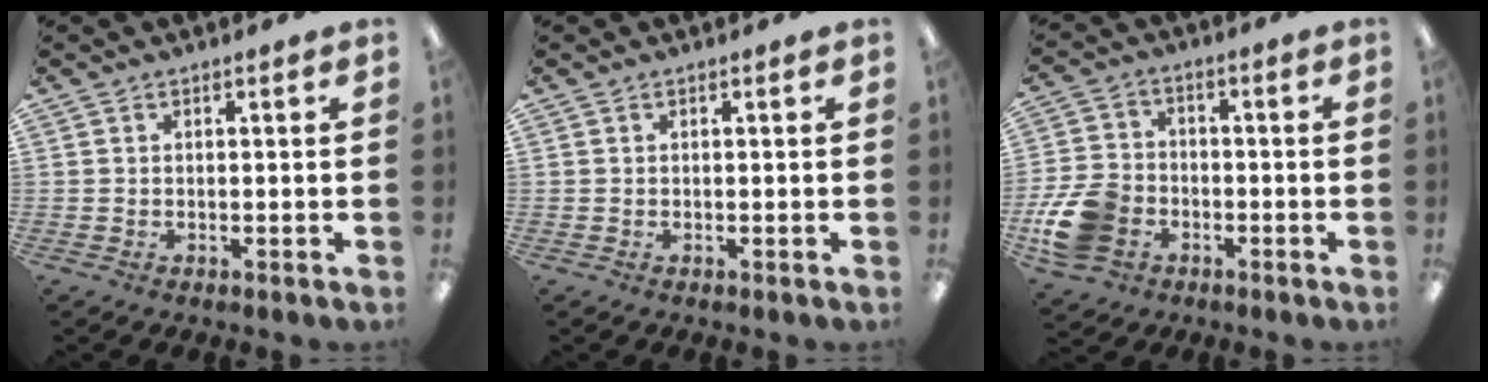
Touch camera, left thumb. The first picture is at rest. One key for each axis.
{"total": 0.0}
{"total": 12.4, "fx": -4.9, "fy": 9.2, "fz": 6.8, "tx": -0.141, "ty": 0.030, "tz": -0.086}